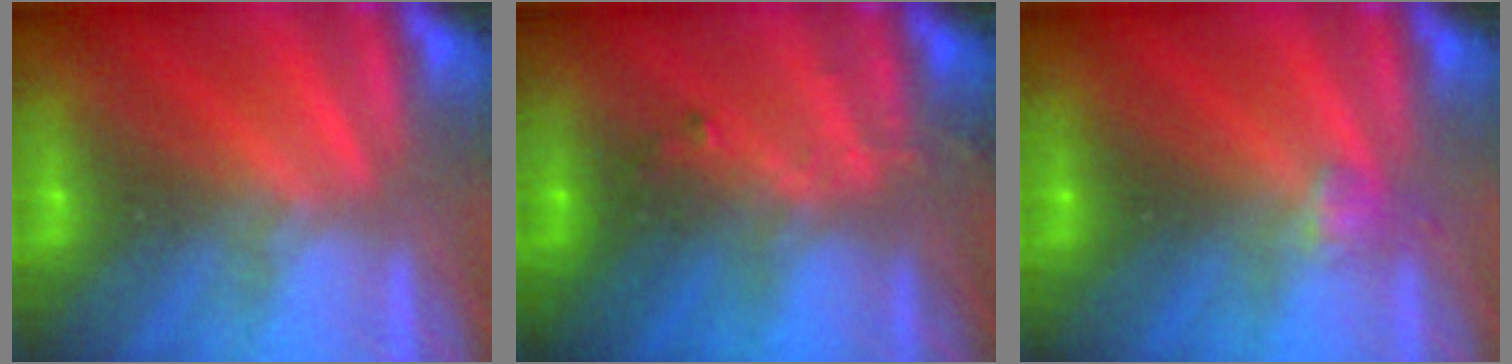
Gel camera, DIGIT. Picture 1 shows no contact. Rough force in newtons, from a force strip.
{"total": 3.0}
{"total": 3.0}